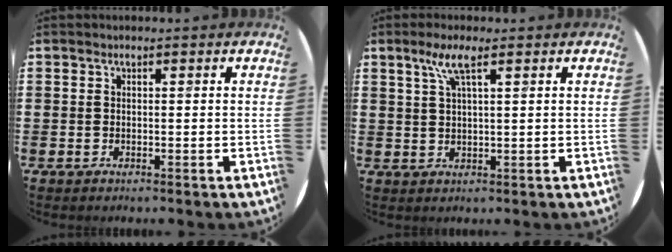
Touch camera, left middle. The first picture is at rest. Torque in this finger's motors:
{"motor_torque": [0.81, -0.38, 0.15, 0.07]}